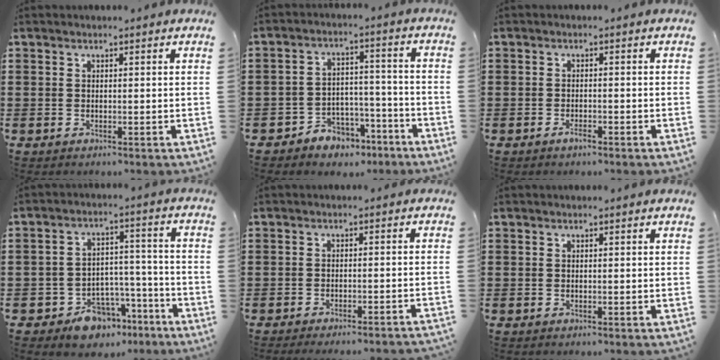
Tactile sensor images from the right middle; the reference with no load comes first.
{"total": 4.9, "force": [-4.3, 2.5, 0.3], "torque": [-0.013, 0.016, -0.086]}
{"total": 1.5, "force": [-1.1, 0.4, 0.9], "torque": [-0.020, -0.002, -0.021]}
{"total": 8.3, "force": [-6.8, 4.3, 2.3], "torque": [-0.031, 0.043, -0.122]}
{"total": 2.0, "force": [-1.9, -0.3, 0.5], "torque": [-0.009, 0.001, -0.038]}
{"total": 0.0}